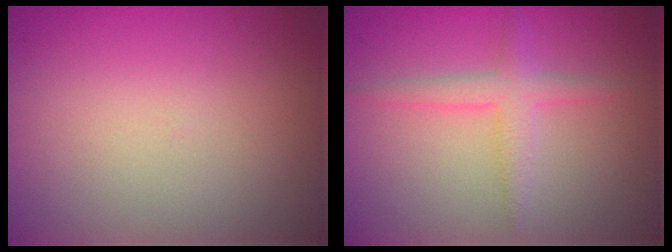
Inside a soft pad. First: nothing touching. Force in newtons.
{"total": 2.3, "press": 2.3, "slide": 0.1}